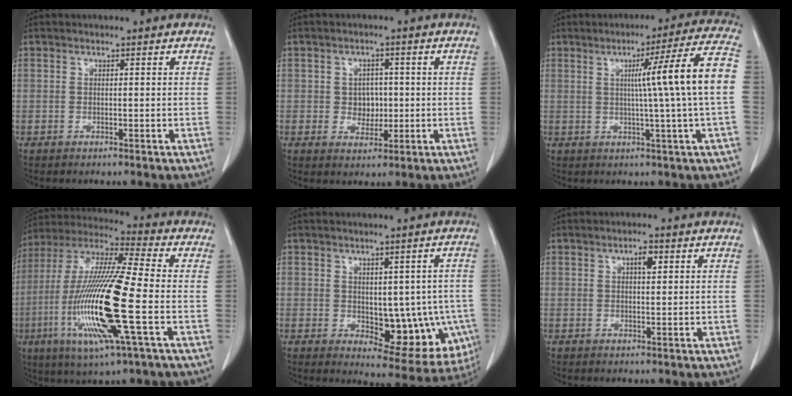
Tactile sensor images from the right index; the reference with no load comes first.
{"total": 3.8, "force": [-0.1, 3.1, 2.1], "torque": [-0.026, 0.008, 0.005]}
{"total": 12.7, "force": [0.9, -2.5, 12.4], "torque": [-0.170, 0.008, 0.010]}
{"total": 20.5, "force": [-4.8, 1.3, 19.9], "torque": [-0.424, -0.022, -0.096]}
{"total": 11.4, "force": [-1.6, 5.9, 9.6], "torque": [-0.097, 0.004, -0.001]}
{"total": 2.0, "force": [0.8, 0.6, 1.7], "torque": [-0.030, 0.000, 0.012]}